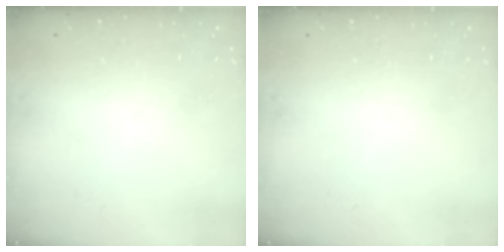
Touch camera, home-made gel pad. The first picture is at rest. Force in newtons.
{"total": 0.0}